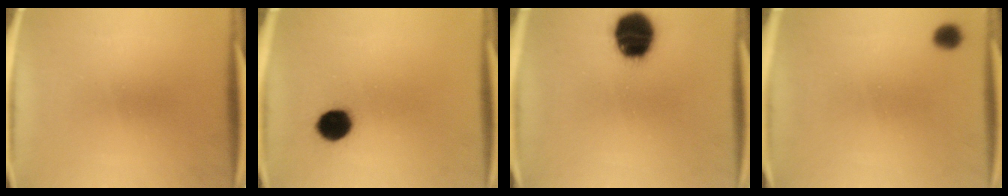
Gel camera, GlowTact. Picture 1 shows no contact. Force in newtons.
{"total": 7.3}
{"total": 14.9}
{"total": 2.2}